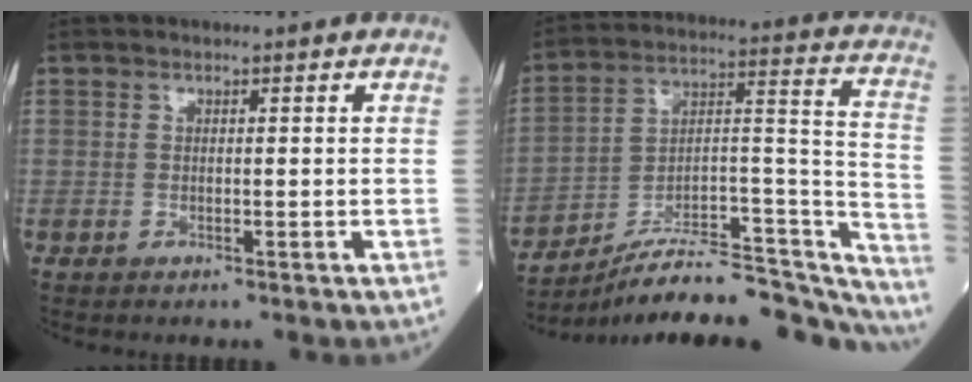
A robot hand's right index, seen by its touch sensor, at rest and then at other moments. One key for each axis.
{"total": 27.7, "fx": -25.1, "fy": 5.2, "fz": 10.5, "tx": -0.096, "ty": 0.044, "tz": -0.366}